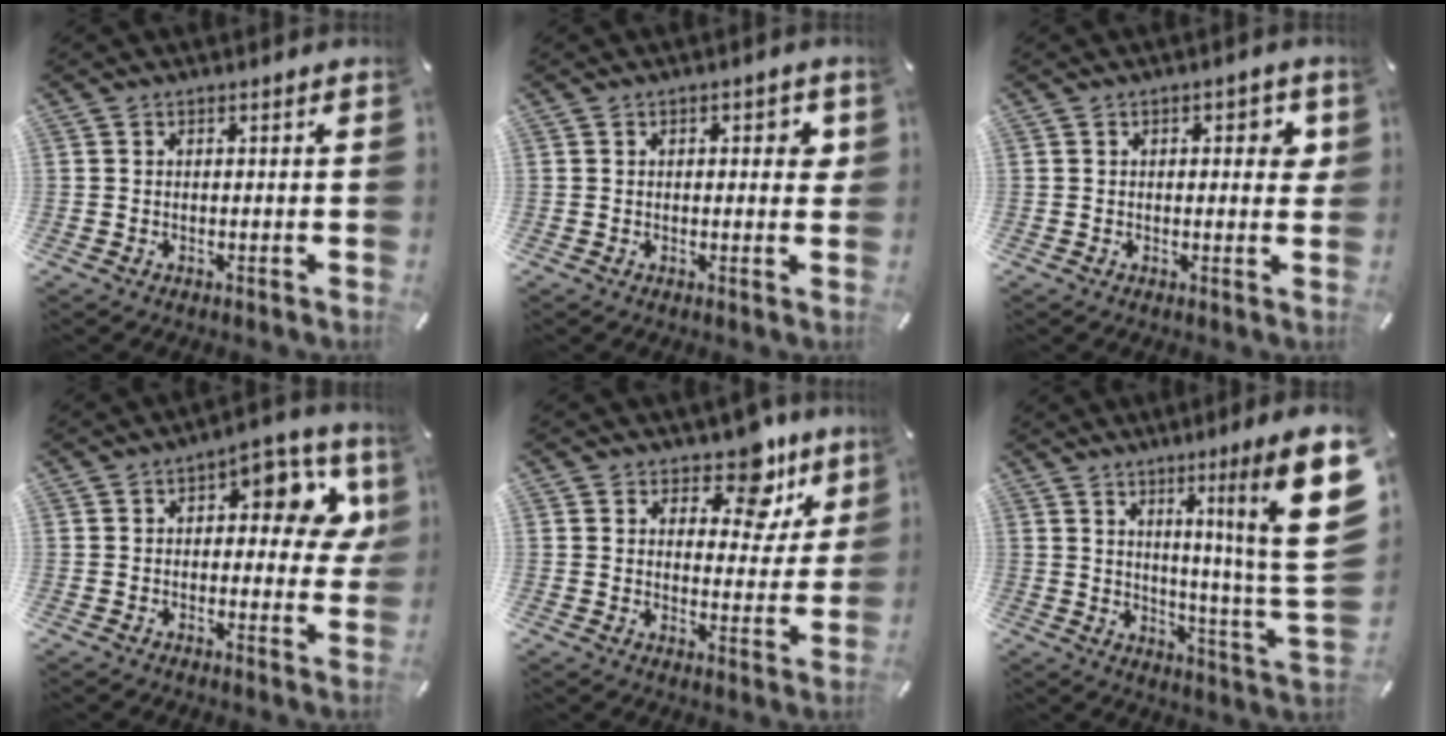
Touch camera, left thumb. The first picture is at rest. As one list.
[{"total": 3.3, "force": [0.7, 1.6, 2.9], "torque": [-0.035, -0.001, 0.005]}, {"total": 4.0, "force": [0.9, 1.8, 3.4], "torque": [-0.046, 0.000, 0.008]}, {"total": 11.4, "force": [3.5, 5.7, 9.2], "torque": [-0.107, -0.020, 0.053]}, {"total": 11.2, "force": [7.9, 5.5, 5.8], "torque": [-0.070, -0.054, 0.134]}, {"total": 18.6, "force": [8.5, 0.4, 16.5], "torque": [-0.235, -0.081, 0.115]}]